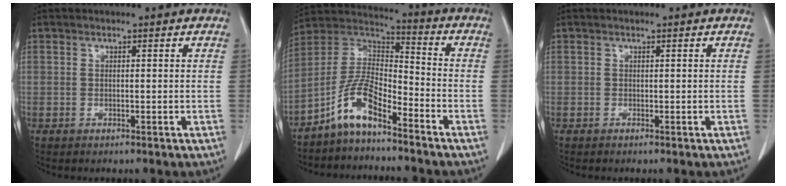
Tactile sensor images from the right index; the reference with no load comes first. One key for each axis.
{"total": 9.2, "fx": -6.5, "fy": 2.5, "fz": 6.1, "tx": -0.132, "ty": 0.022, "tz": -0.130}
{"total": 0.0}